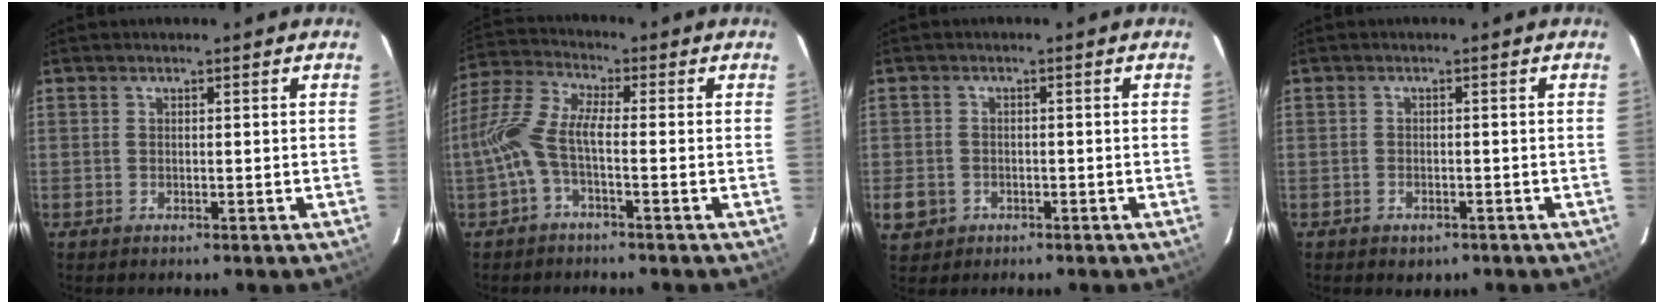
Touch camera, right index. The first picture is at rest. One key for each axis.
{"total": 8.3, "fx": -2.2, "fy": 2.2, "fz": 7.7, "tx": -0.180, "ty": 0.011, "tz": -0.049}
{"total": 4.7, "fx": -1.6, "fy": 4.2, "fz": 1.5, "tx": -0.047, "ty": 0.004, "tz": -0.019}
{"total": 2.4, "fx": -1.4, "fy": 1.7, "fz": 1.0, "tx": -0.023, "ty": 0.000, "tz": -0.016}